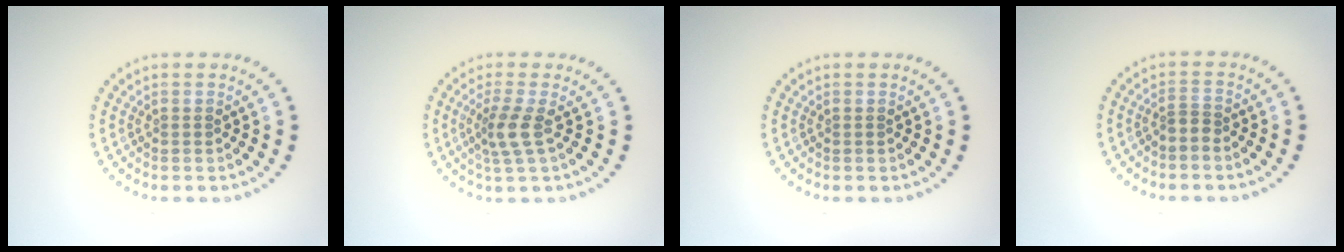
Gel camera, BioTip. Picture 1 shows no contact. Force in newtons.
{"total": 2.4, "press": 1.8, "slide": 1.6}
{"total": 0.0}
{"total": 1.1, "press": 0.8, "slide": 0.8}